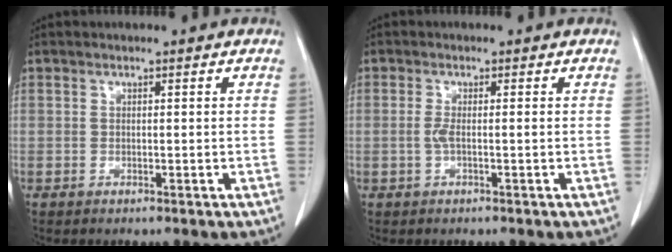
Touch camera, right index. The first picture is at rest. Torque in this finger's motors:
{"motor_torque": [0.34, -0.04, 0.13, 0.01]}